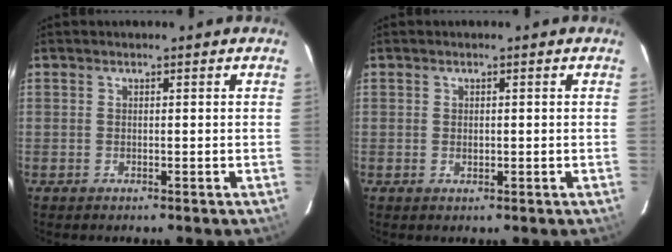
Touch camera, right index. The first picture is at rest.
{"total": 1.0, "force": [0.0, 0.9, 0.4], "torque": [-0.004, 0.000, 0.002]}